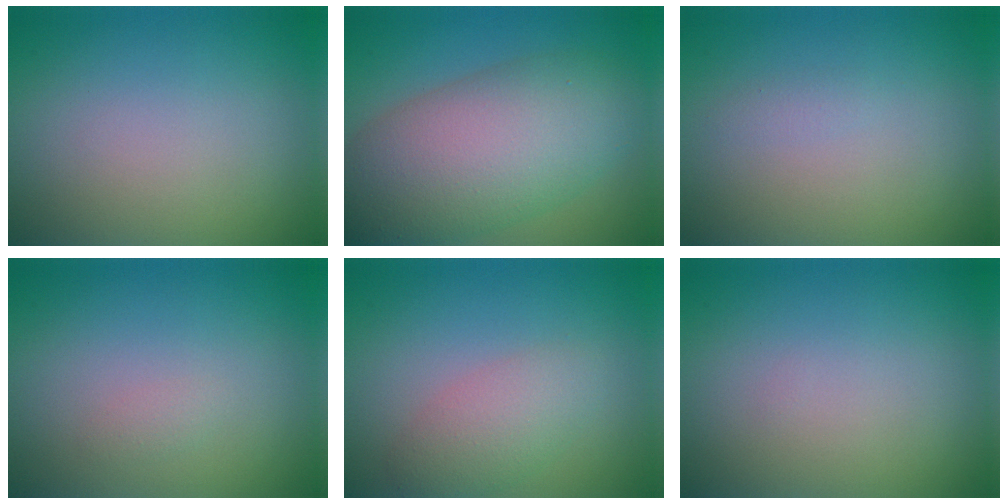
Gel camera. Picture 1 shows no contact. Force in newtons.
{"total": 10.5, "press": 10.5, "slide": 0.6}
{"total": 0.6, "press": 0.6, "slide": 0.0}
{"total": 0.6, "press": 0.6, "slide": 0.0}
{"total": 3.0, "press": 3.0, "slide": 0.1}
{"total": 0.0}